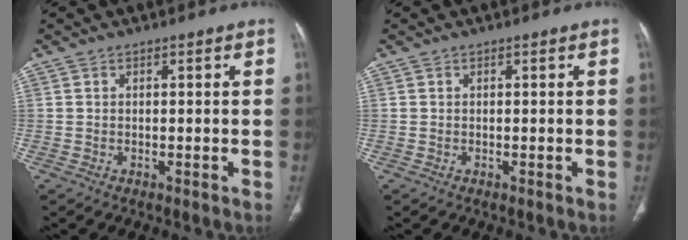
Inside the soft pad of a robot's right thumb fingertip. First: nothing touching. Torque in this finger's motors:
{"motor_torque": [0.08, 0.09, 0.00, 0.00, 0.00]}